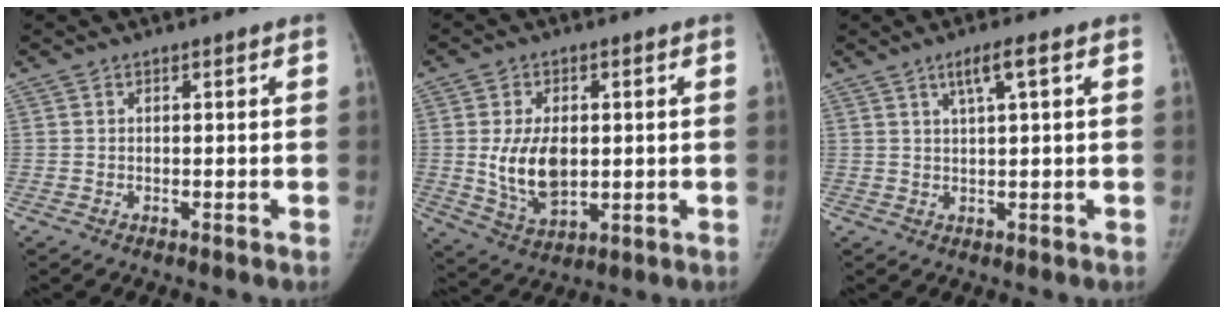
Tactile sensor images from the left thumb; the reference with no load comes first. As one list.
[{"total": 10.1, "force": [0.3, 6.2, 8.0], "torque": [-0.130, -0.009, 0.017]}, {"total": 3.9, "force": [1.7, 0.3, 3.4], "torque": [-0.066, 0.001, 0.034]}]